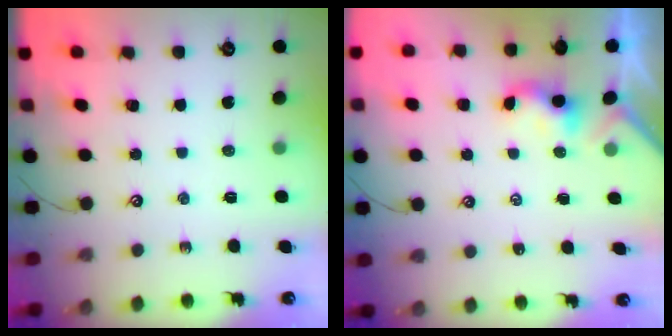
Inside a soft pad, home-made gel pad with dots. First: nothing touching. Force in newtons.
{"total": 1.1, "press": 1.1, "slide": 0.2}